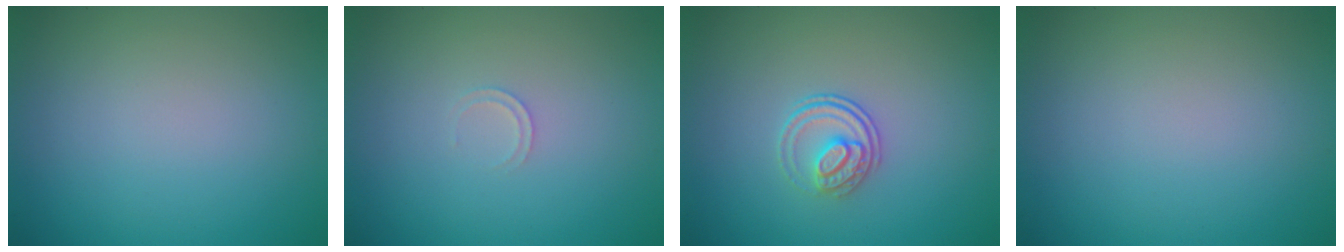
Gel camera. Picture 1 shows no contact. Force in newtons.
{"total": 0.7, "press": 0.7, "slide": 0.1}
{"total": 2.3, "press": 1.7, "slide": 1.5}
{"total": 0.0}